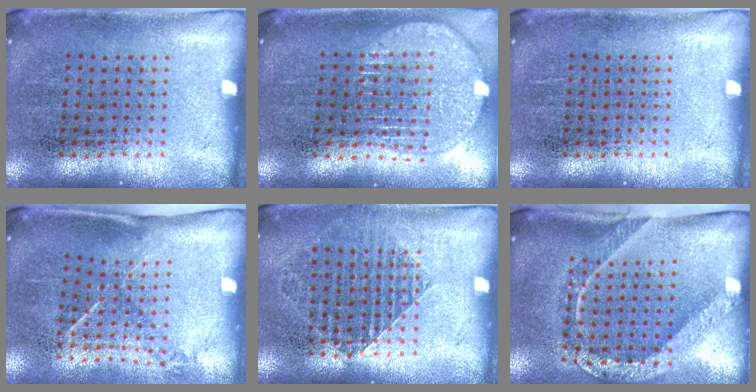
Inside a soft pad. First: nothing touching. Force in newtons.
{"total": 1.9, "press": 1.6, "slide": 1.0}
{"total": 0.0}
{"total": 1.5, "press": 1.0, "slide": 1.1}
{"total": 1.0, "press": 1.0, "slide": 0.2}
{"total": 2.4, "press": 1.7, "slide": 1.7}